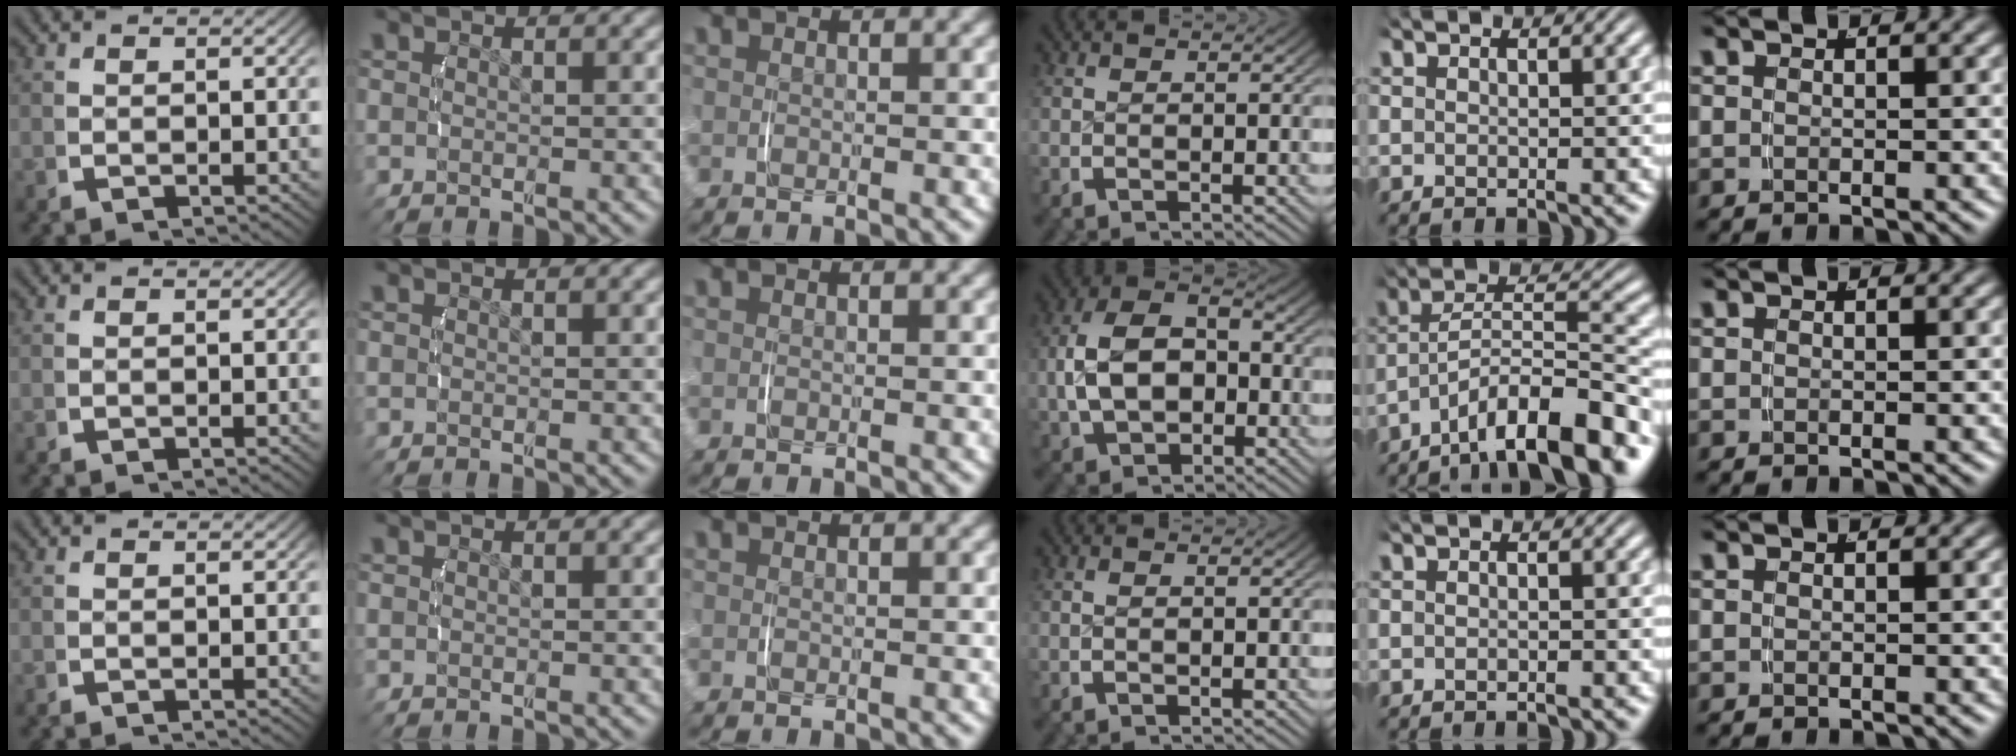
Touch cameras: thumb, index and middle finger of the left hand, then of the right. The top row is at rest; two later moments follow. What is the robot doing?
{"motion": "lift_and_place", "object": "pen bag"}